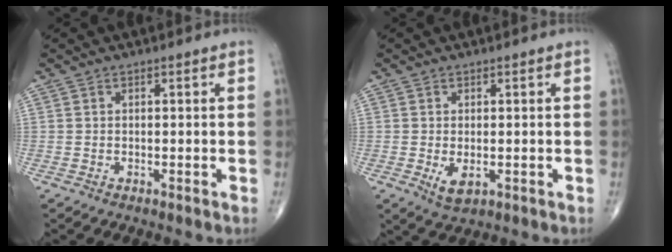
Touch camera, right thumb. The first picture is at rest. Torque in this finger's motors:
{"motor_torque": [-0.60, 0.04, 0.25, 0.25, 0.07]}